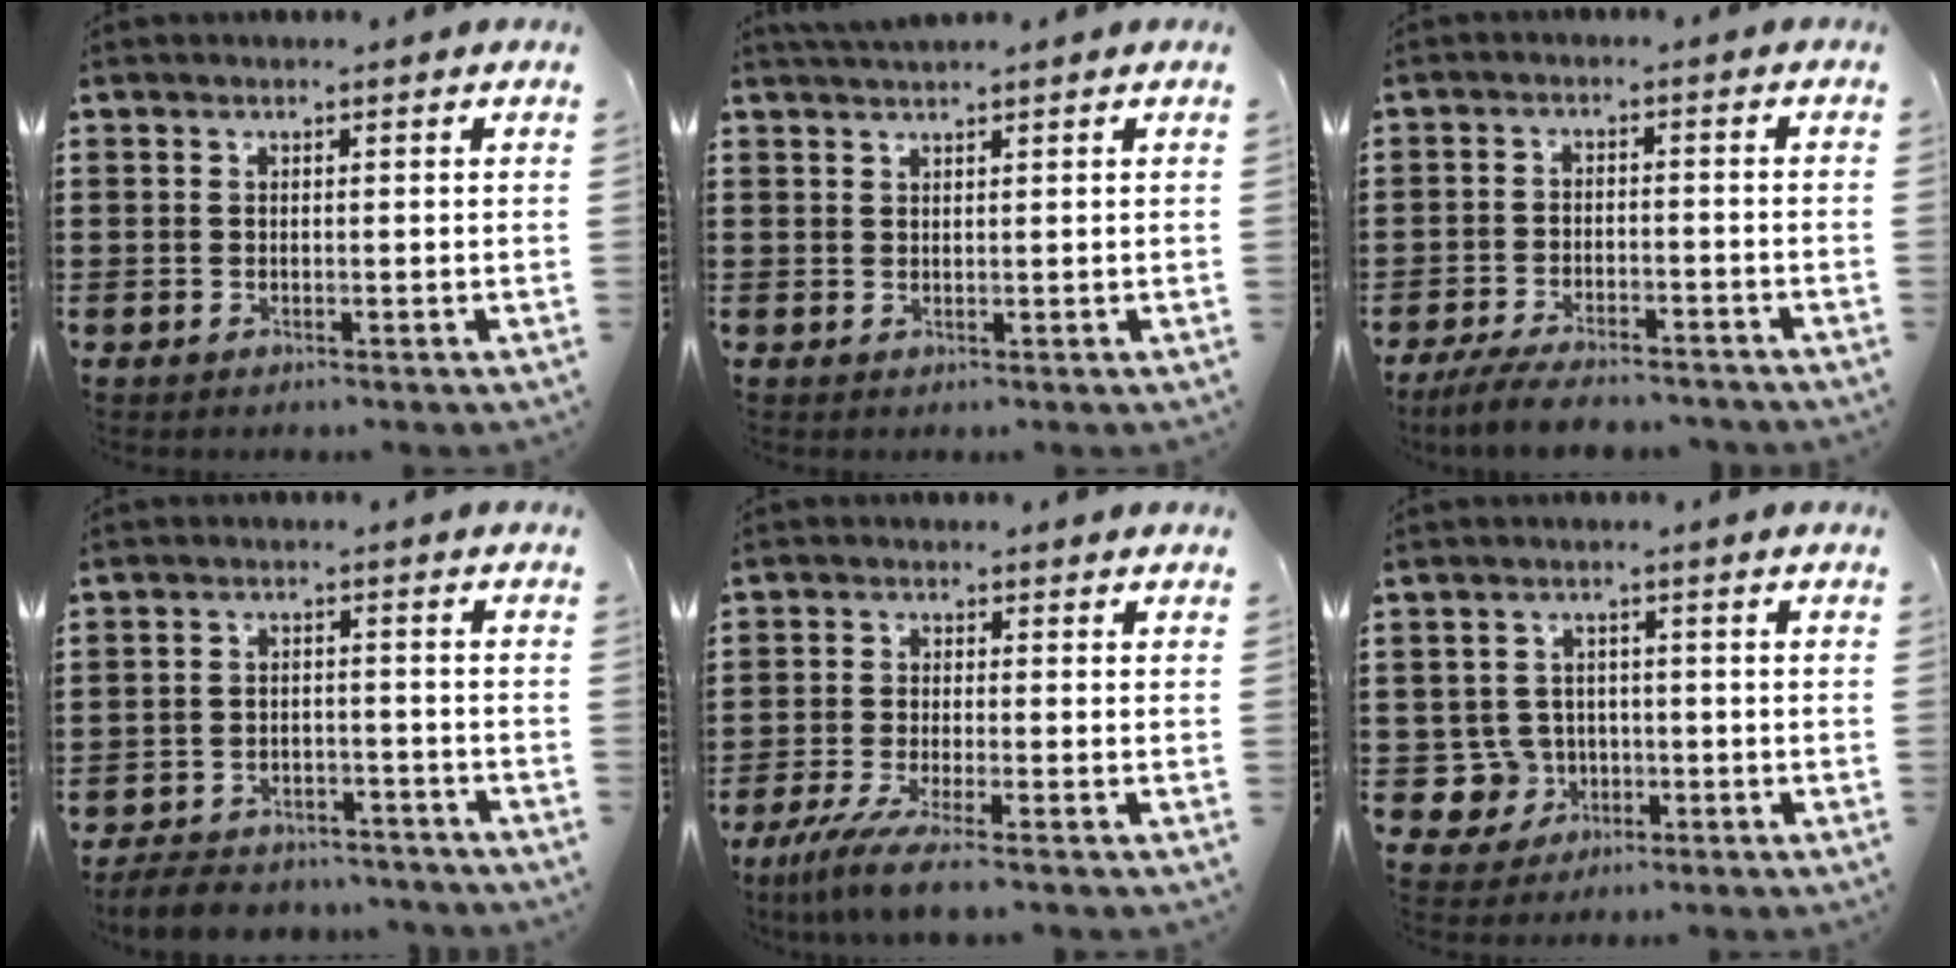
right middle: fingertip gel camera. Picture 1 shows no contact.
{"total": 1.4, "force": [1.4, -0.1, 0.4], "torque": [-0.011, 0.000, 0.026]}
{"total": 5.3, "force": [-4.8, 0.7, 2.1], "torque": [-0.046, -0.005, -0.094]}
{"total": 5.1, "force": [-5.0, 0.8, 0.7], "torque": [-0.014, 0.008, -0.101]}
{"total": 5.4, "force": [-4.1, 0.0, 3.5], "torque": [-0.087, -0.025, -0.082]}
{"total": 5.3, "force": [-1.4, 4.9, 1.7], "torque": [-0.066, 0.004, -0.029]}